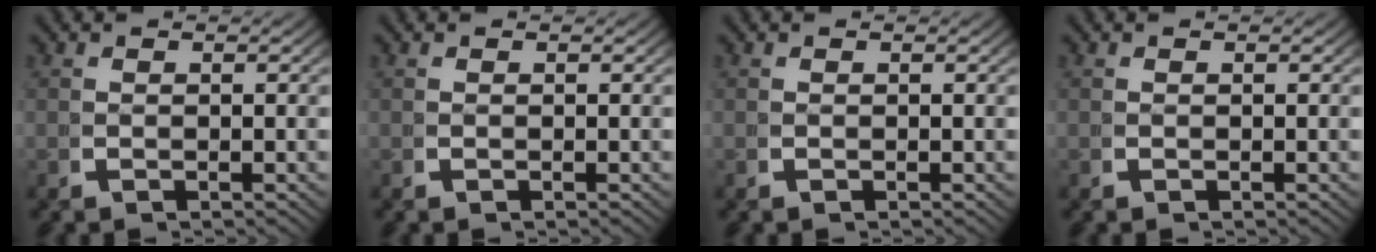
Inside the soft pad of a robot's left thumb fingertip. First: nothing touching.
{"total": 0.0}
{"total": 0.0}
{"total": 0.0}